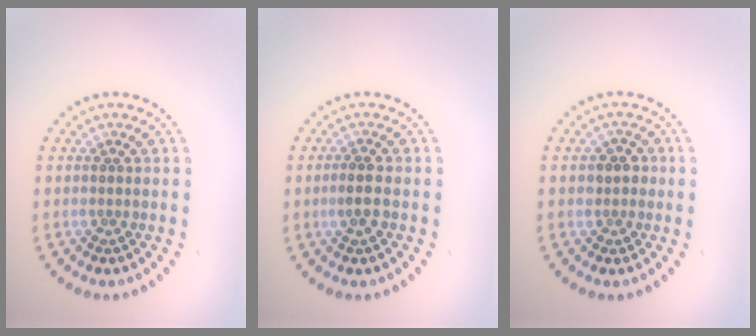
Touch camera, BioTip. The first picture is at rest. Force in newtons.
{"total": 1.9, "press": 1.8, "slide": 0.7}
{"total": 1.8, "press": 1.6, "slide": 0.9}